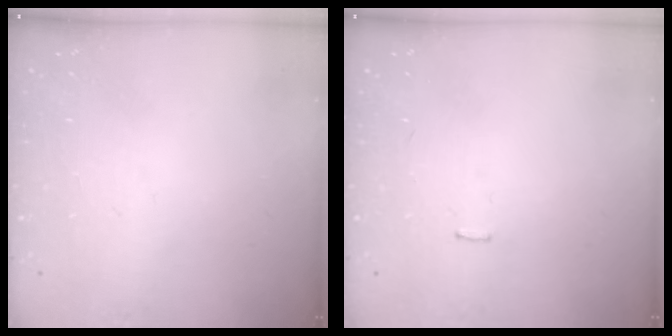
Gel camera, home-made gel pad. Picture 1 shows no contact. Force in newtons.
{"total": 3.7, "press": 3.7, "slide": 0.2}